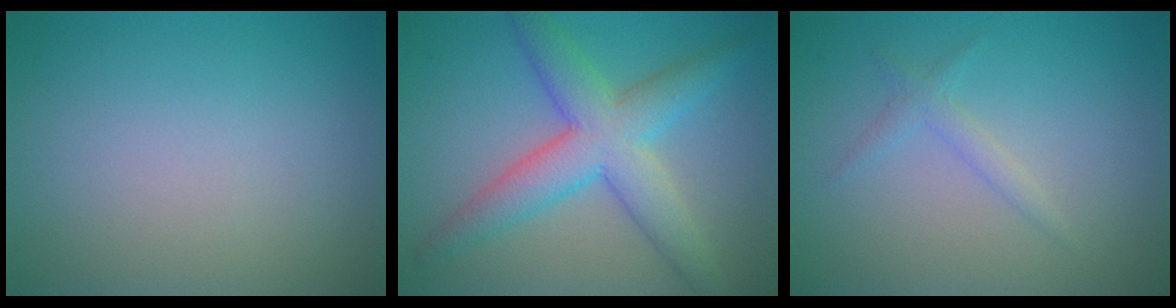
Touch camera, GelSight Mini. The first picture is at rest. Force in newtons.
{"total": 6.3, "press": 6.3, "slide": 0.3}
{"total": 1.3, "press": 1.3, "slide": 0.0}